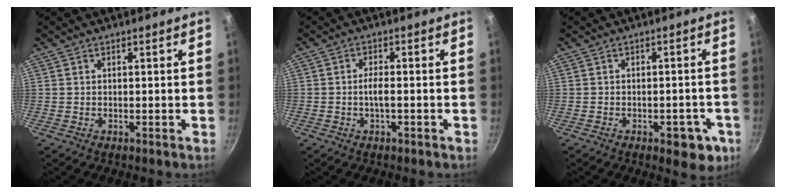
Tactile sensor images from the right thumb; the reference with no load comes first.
{"total": 2.5, "force": [-0.6, 1.0, 2.1], "torque": [-0.039, 0.006, -0.012]}
{"total": 5.8, "force": [-2.9, 3.0, 4.0], "torque": [-0.027, 0.017, -0.033]}